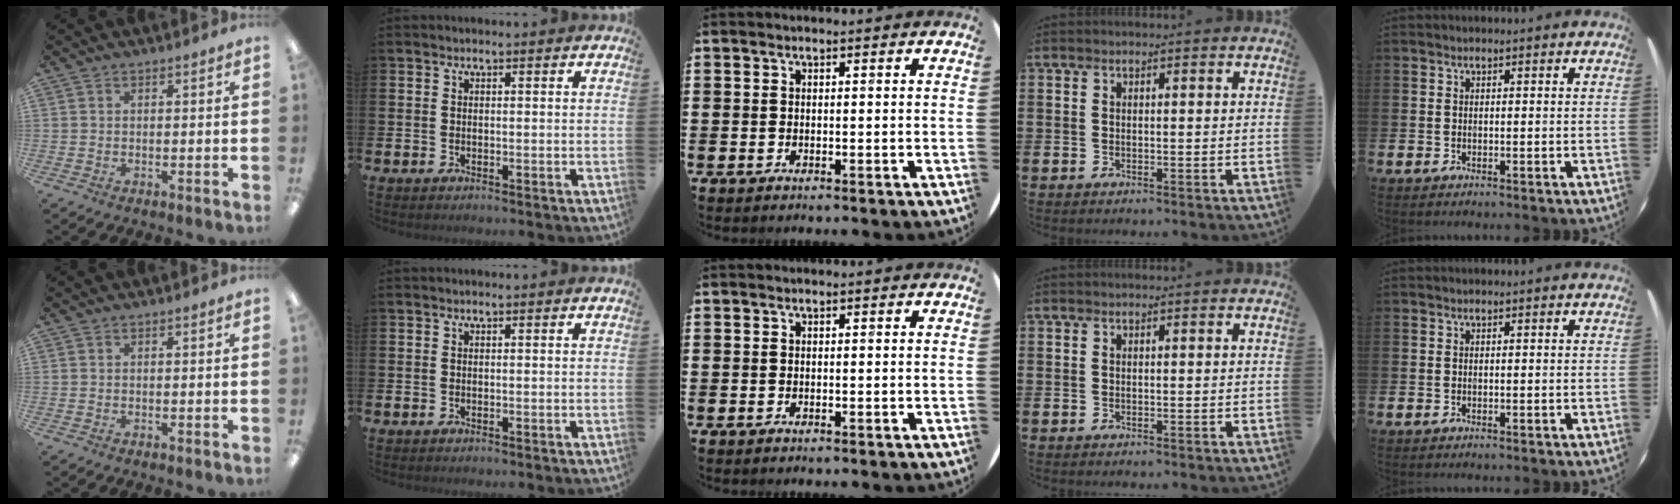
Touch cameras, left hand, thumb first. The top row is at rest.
{}